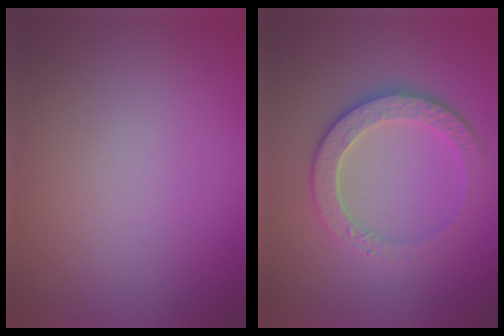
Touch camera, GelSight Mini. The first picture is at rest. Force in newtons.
{"total": 4.3, "press": 3.3, "slide": 2.8}